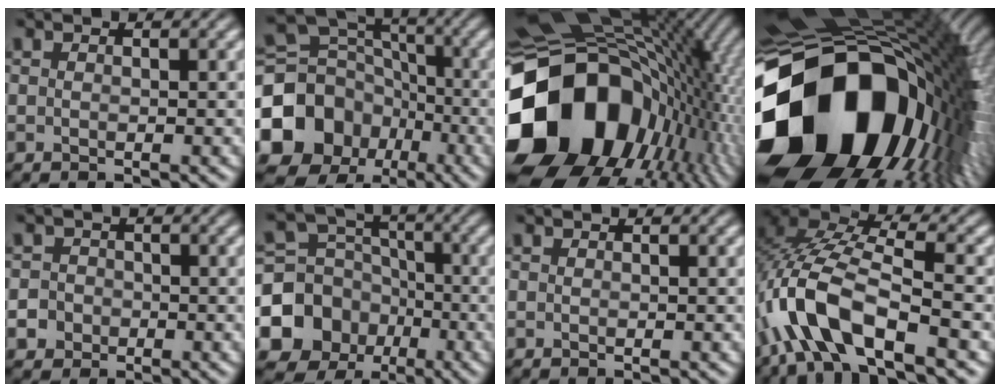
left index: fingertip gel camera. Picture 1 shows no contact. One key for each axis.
{"total": 13.7, "fx": -5.5, "fy": 11.6, "fz": 4.7, "tx": -0.134, "ty": -0.013, "tz": -0.107}
{"total": 19.2, "fx": -2.7, "fy": 15.2, "fz": 11.4, "tx": -0.256, "ty": -0.010, "tz": -0.029}
{"total": 20.9, "fx": -4.0, "fy": 14.1, "fz": 14.9, "tx": -0.308, "ty": -0.042, "tz": -0.048}
{"total": 2.7, "fx": -1.5, "fy": 2.2, "fz": 0.0, "tx": 0.011, "ty": 0.006, "tz": -0.024}
{"total": 9.9, "fx": -4.0, "fy": 8.7, "fz": 2.5, "tx": -0.079, "ty": -0.015, "tz": -0.088}
{"total": 0.0}
{"total": 9.5, "fx": -4.2, "fy": 3.5, "fz": 7.7, "tx": -0.171, "ty": 0.020, "tz": -0.077}